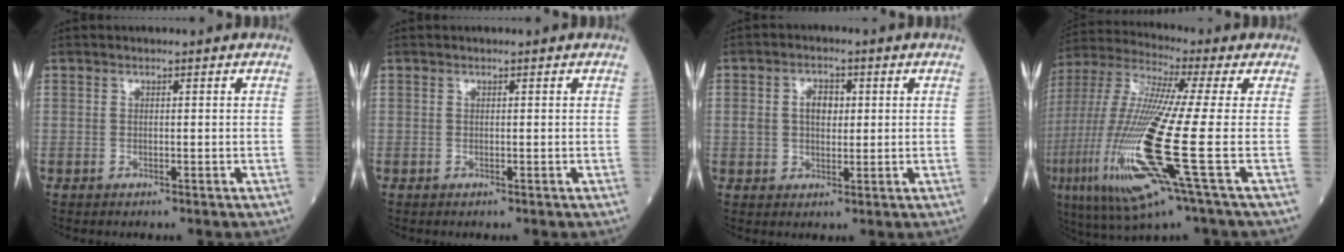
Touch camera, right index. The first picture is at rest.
{"total": 0.0}
{"total": 4.6, "force": [0.8, 2.8, 3.5], "torque": [-0.066, 0.012, 0.017]}
{"total": 22.8, "force": [-5.6, 1.1, 22.0], "torque": [-0.520, -0.042, -0.115]}